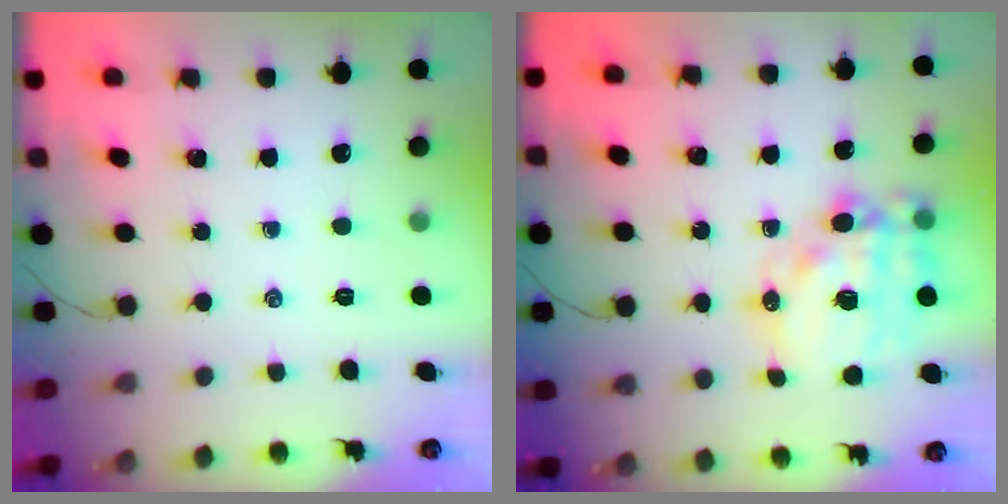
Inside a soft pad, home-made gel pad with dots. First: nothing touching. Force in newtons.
{"total": 18.5, "press": 18.0, "slide": 4.4}